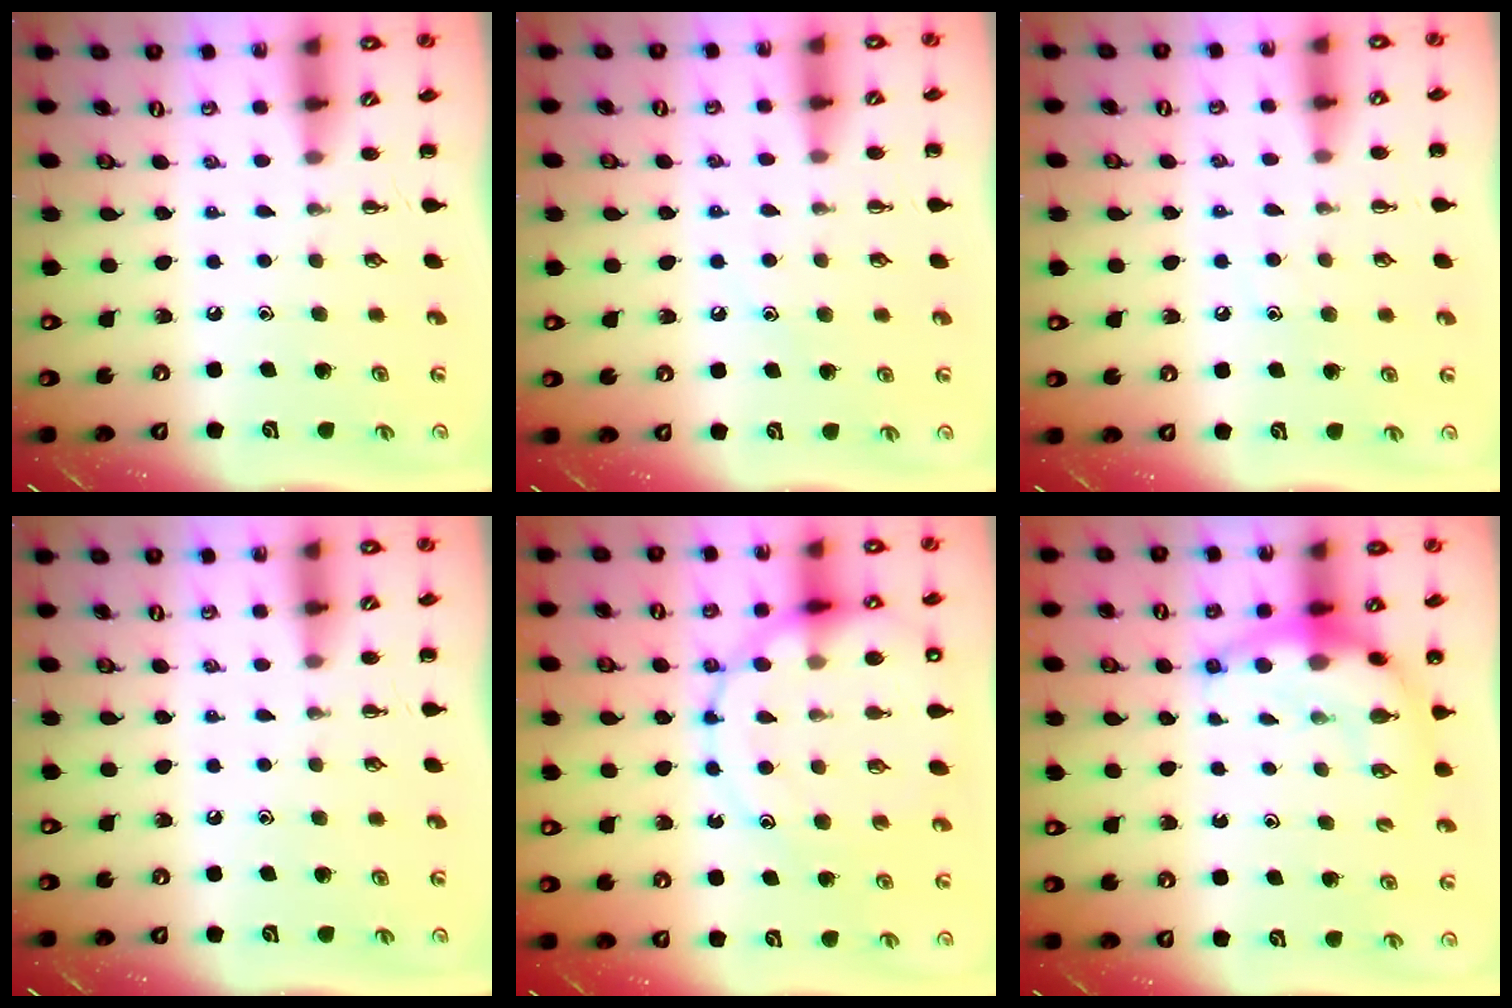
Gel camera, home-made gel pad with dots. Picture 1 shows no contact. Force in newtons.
{"total": 8.0, "press": 7.8, "slide": 1.8}
{"total": 6.7, "press": 6.5, "slide": 1.4}
{"total": 0.0}
{"total": 17.1, "press": 16.9, "slide": 2.5}
{"total": 9.6, "press": 9.3, "slide": 2.4}